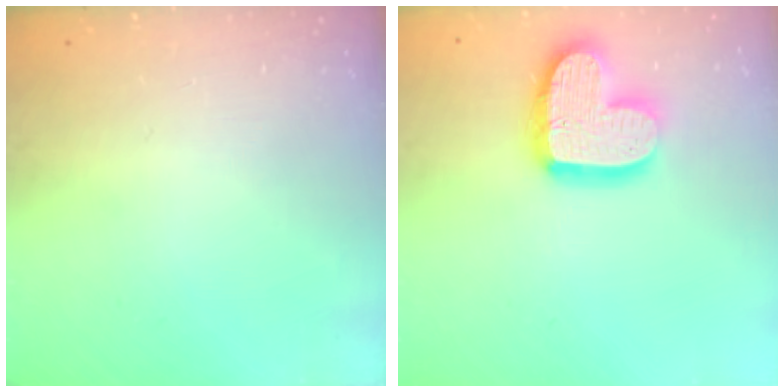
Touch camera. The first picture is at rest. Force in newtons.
{"total": 16.7, "press": 16.6, "slide": 1.2}